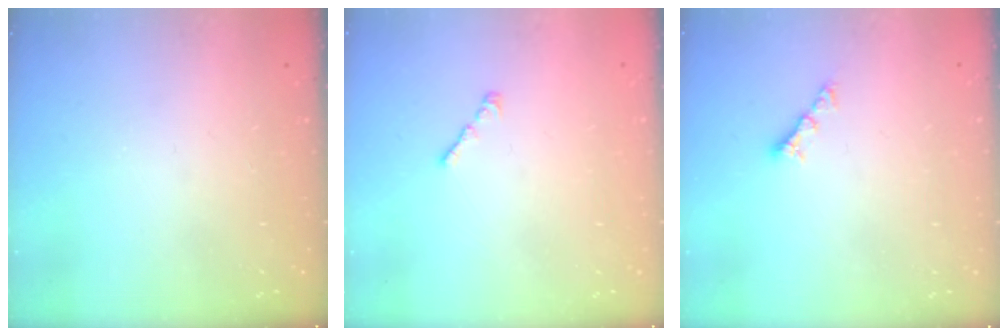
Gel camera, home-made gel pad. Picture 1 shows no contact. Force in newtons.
{"total": 1.1, "press": 0.9, "slide": 0.5}
{"total": 3.6, "press": 3.6, "slide": 0.2}